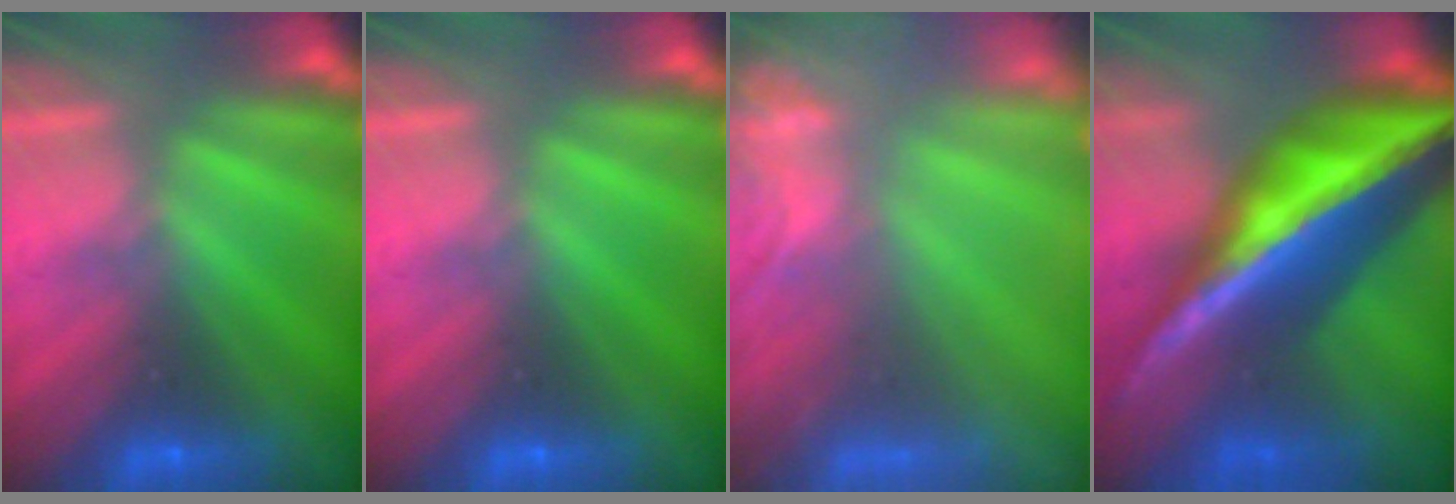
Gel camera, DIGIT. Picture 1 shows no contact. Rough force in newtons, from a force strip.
{"total": 0.0}
{"total": 6.9}
{"total": 6.3}